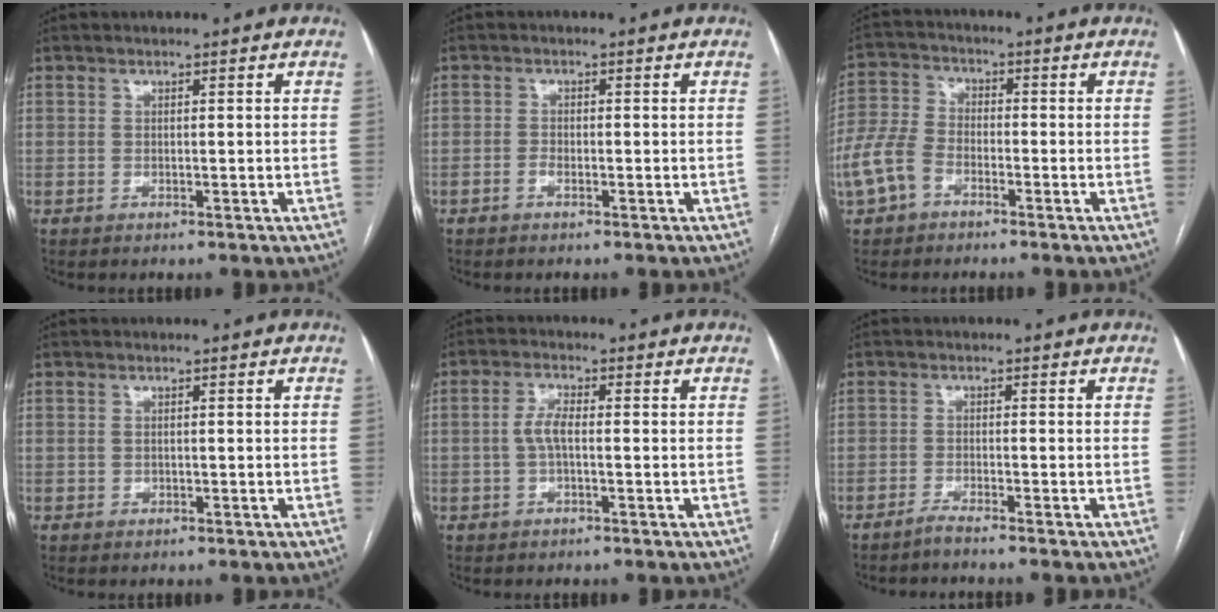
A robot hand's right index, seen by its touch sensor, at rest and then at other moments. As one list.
[{"total": 1.1, "force": [-0.7, 0.5, 0.8], "torque": [-0.015, 0.002, -0.012]}, {"total": 7.2, "force": [-3.6, 4.6, 4.2], "torque": [-0.118, 0.009, -0.076]}, {"total": 0.7, "force": [-0.1, 0.6, 0.4], "torque": [-0.011, 0.004, 0.001]}, {"total": 3.3, "force": [-0.3, 1.0, 3.1], "torque": [-0.067, 0.007, -0.005]}, {"total": 2.4, "force": [-2.1, -0.7, 0.9], "torque": [-0.018, 0.001, -0.037]}]